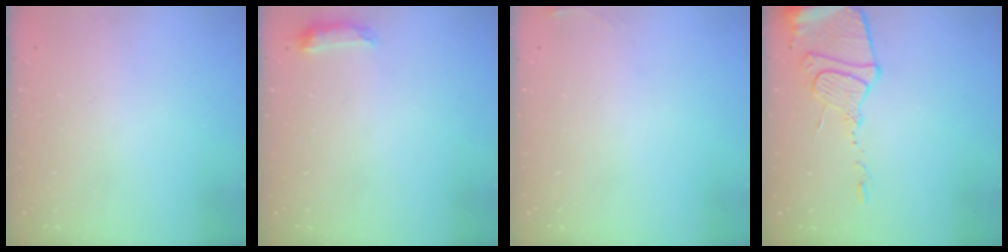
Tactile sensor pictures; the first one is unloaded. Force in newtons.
{"total": 6.5, "press": 6.4, "slide": 1.0}
{"total": 3.7, "press": 3.7, "slide": 0.5}
{"total": 14.1, "press": 14.0, "slide": 1.3}